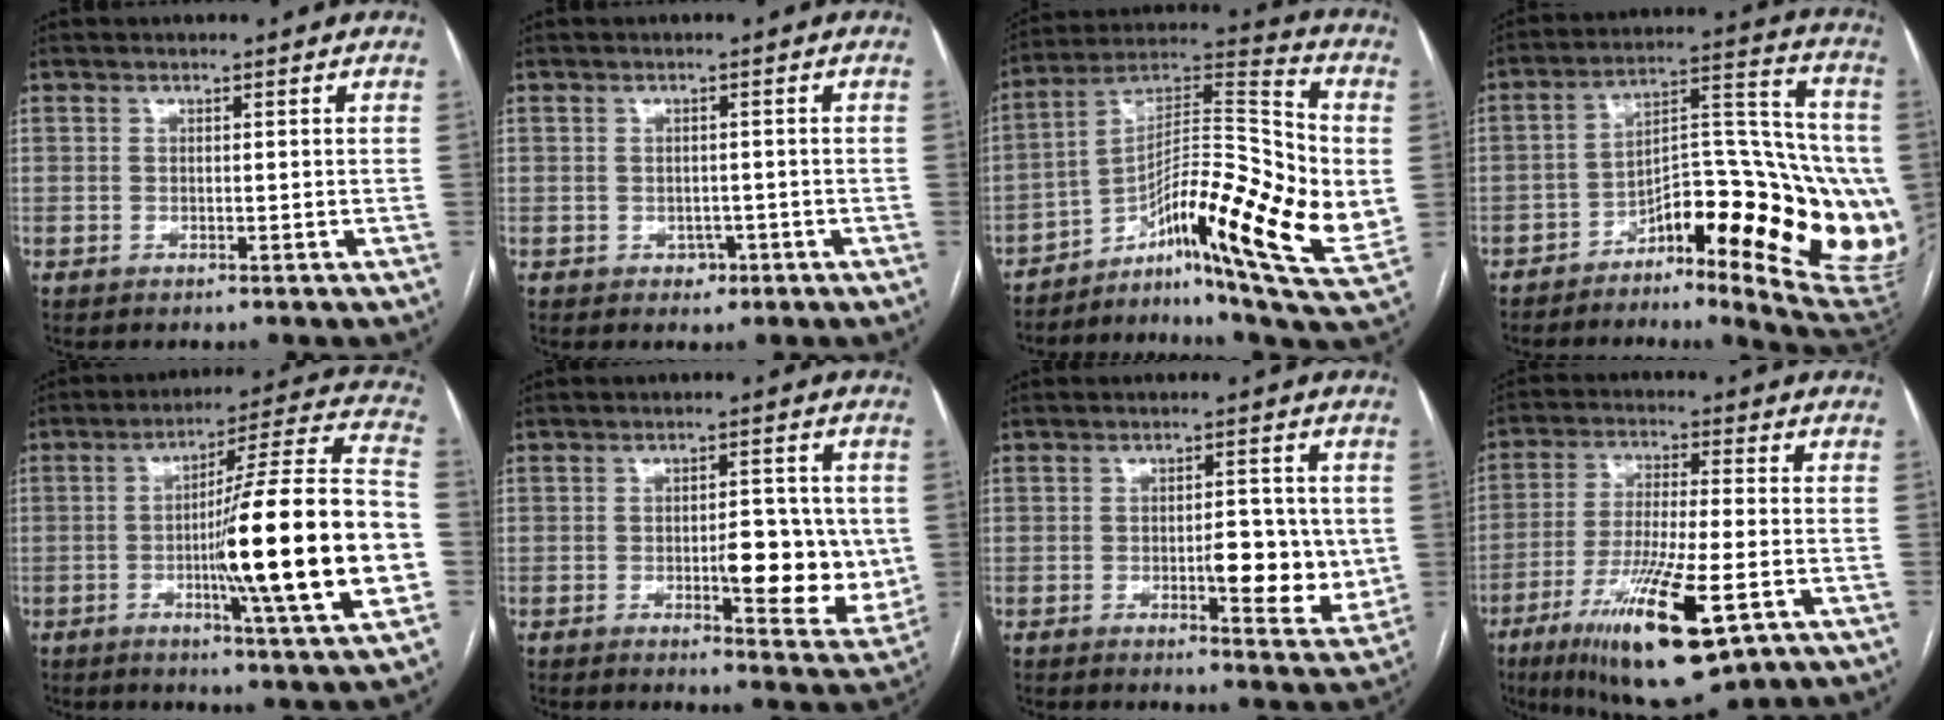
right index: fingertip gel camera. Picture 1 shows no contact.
{"total": 2.1, "force": [-0.9, 1.7, 0.7], "torque": [-0.001, 0.005, -0.008]}
{"total": 23.8, "force": [-4.2, 4.7, 23.0], "torque": [-0.347, 0.014, -0.066]}
{"total": 19.3, "force": [-5.8, 5.8, 17.4], "torque": [-0.204, 0.038, -0.077]}
{"total": 23.6, "force": [-4.5, 0.0, 23.2], "torque": [-0.305, 0.004, -0.076]}
{"total": 10.7, "force": [-1.0, 3.7, 10.0], "torque": [-0.119, -0.001, -0.006]}
{"total": 8.5, "force": [-0.9, 3.0, 8.0], "torque": [-0.098, -0.005, -0.006]}
{"total": 17.2, "force": [-8.0, 3.0, 14.9], "torque": [-0.276, -0.035, -0.128]}